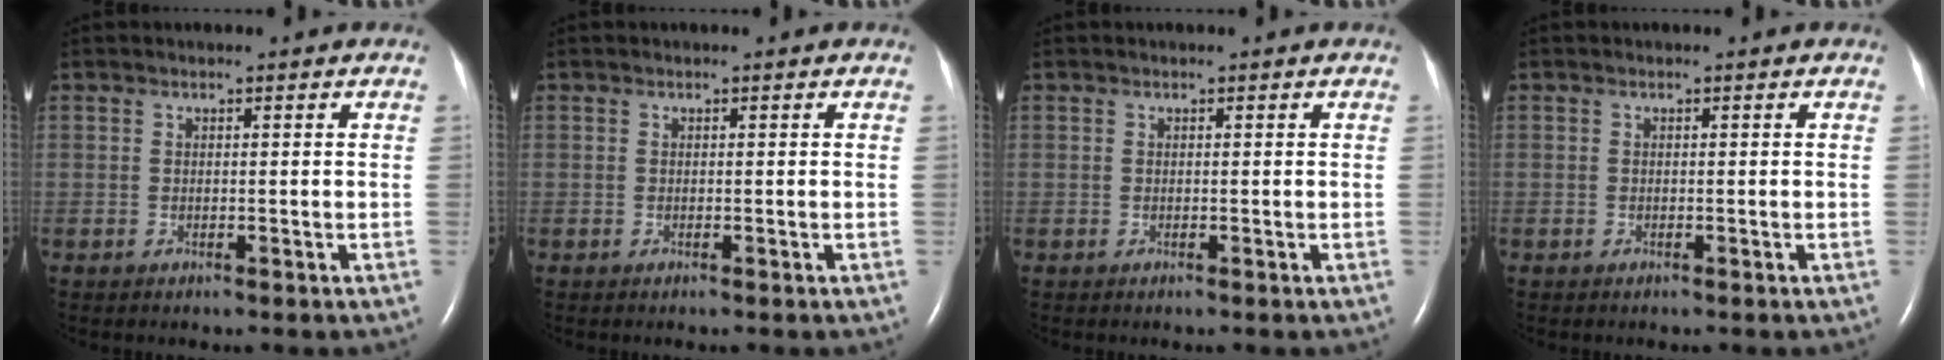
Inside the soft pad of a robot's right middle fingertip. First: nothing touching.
{"total": 0.0}
{"total": 0.0}
{"total": 0.0}